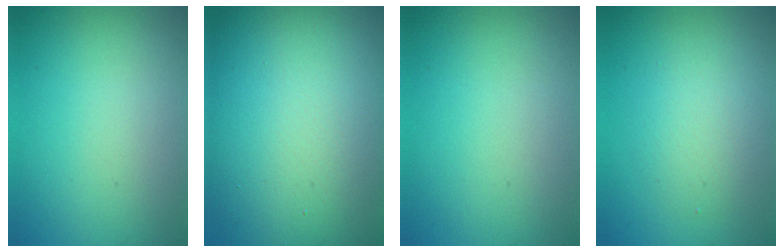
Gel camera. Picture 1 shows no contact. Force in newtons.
{"total": 20.6, "press": 20.6, "slide": 1.1}
{"total": 0.0}
{"total": 2.8, "press": 2.8, "slide": 0.2}